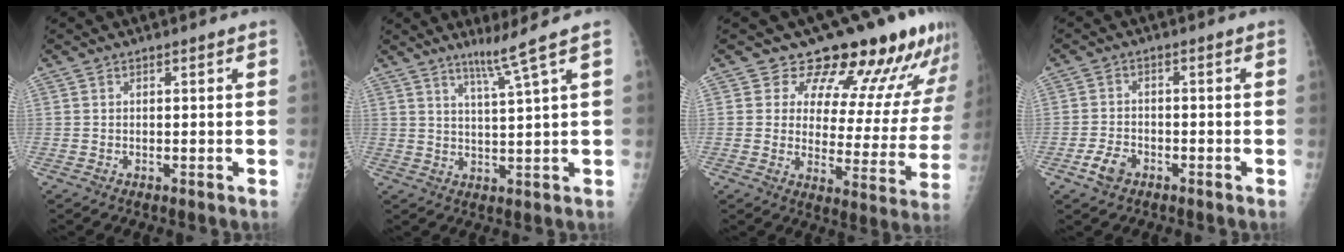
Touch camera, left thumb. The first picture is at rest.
{"total": 5.5, "force": [3.5, -1.7, 3.9], "torque": [-0.072, -0.033, 0.070]}
{"total": 18.7, "force": [15.4, 7.5, 7.7], "torque": [-0.040, -0.096, 0.178]}
{"total": 4.3, "force": [-2.4, 2.8, 2.2], "torque": [-0.037, 0.012, -0.044]}